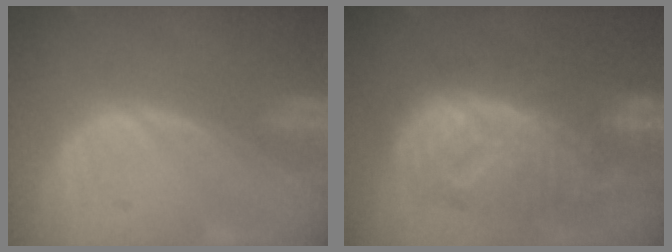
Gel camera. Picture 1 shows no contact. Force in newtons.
{"total": 12.5, "press": 12.4, "slide": 1.2}